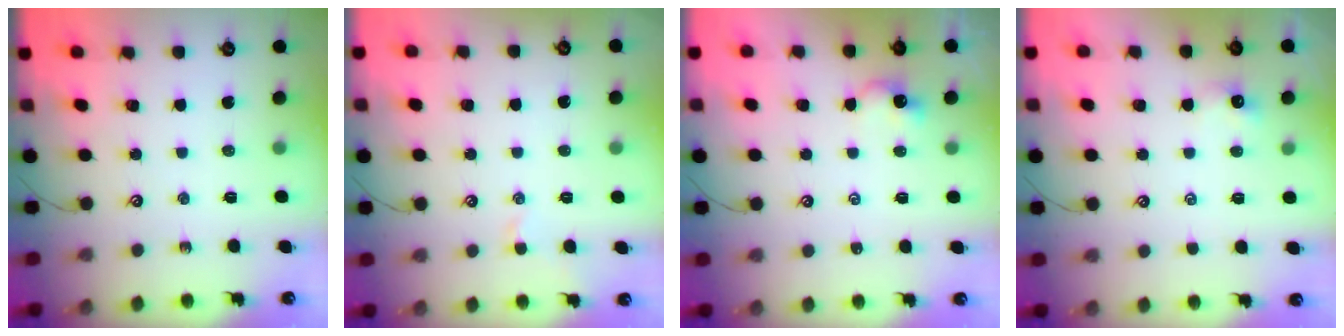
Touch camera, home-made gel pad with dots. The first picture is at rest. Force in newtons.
{"total": 1.3, "press": 1.2, "slide": 0.4}
{"total": 0.0}
{"total": 0.0}